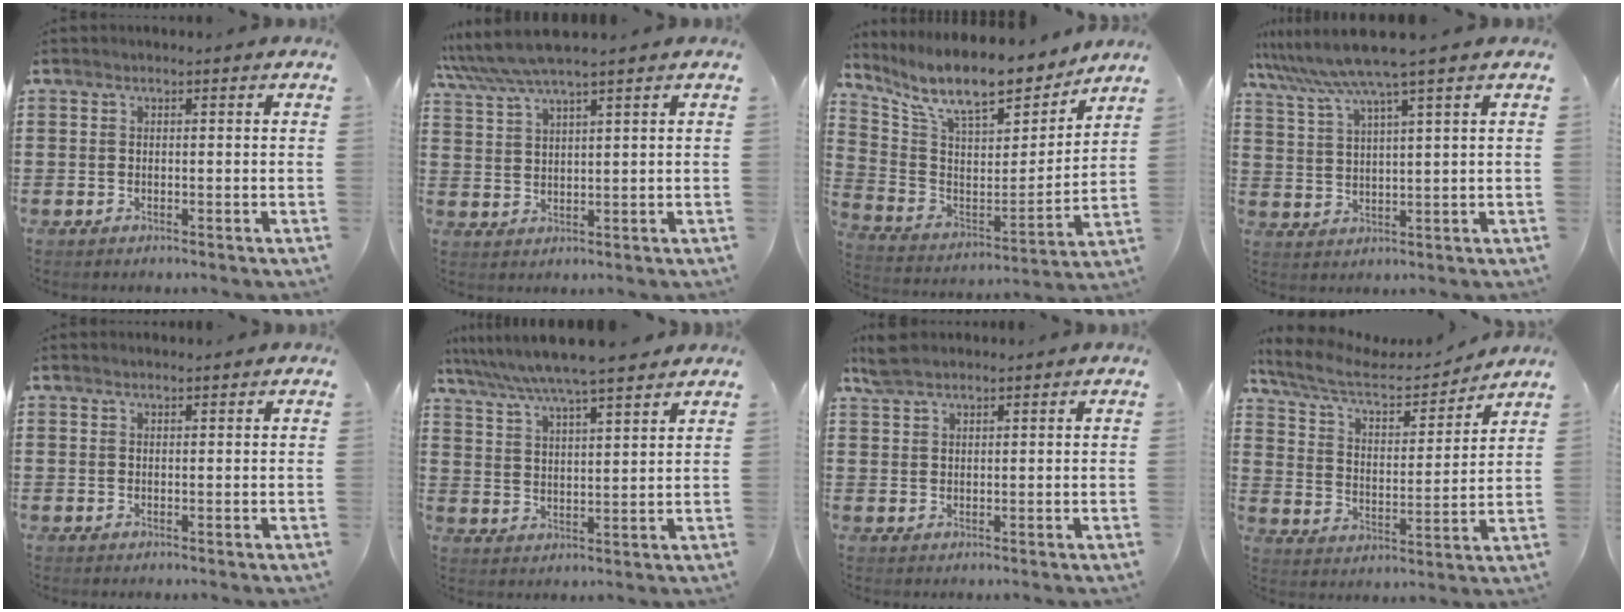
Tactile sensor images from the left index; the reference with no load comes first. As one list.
[{"total": 5.5, "force": [4.6, 0.0, 3.1], "torque": [-0.071, -0.012, 0.082]}, {"total": 11.8, "force": [9.9, 2.4, 6.0], "torque": [-0.149, -0.065, 0.170]}, {"total": 6.5, "force": [5.1, -0.9, 3.9], "torque": [-0.094, -0.026, 0.086]}, {"total": 0.7, "force": [0.6, 0.0, 0.3], "torque": [-0.006, 0.000, 0.012]}, {"total": 6.7, "force": [6.0, -0.2, 3.0], "torque": [-0.080, -0.028, 0.103]}, {"total": 3.2, "force": [2.7, 1.0, 1.5], "torque": [-0.035, 0.004, 0.052]}, {"total": 8.1, "force": [6.9, 2.1, 3.8], "torque": [-0.102, -0.031, 0.117]}]